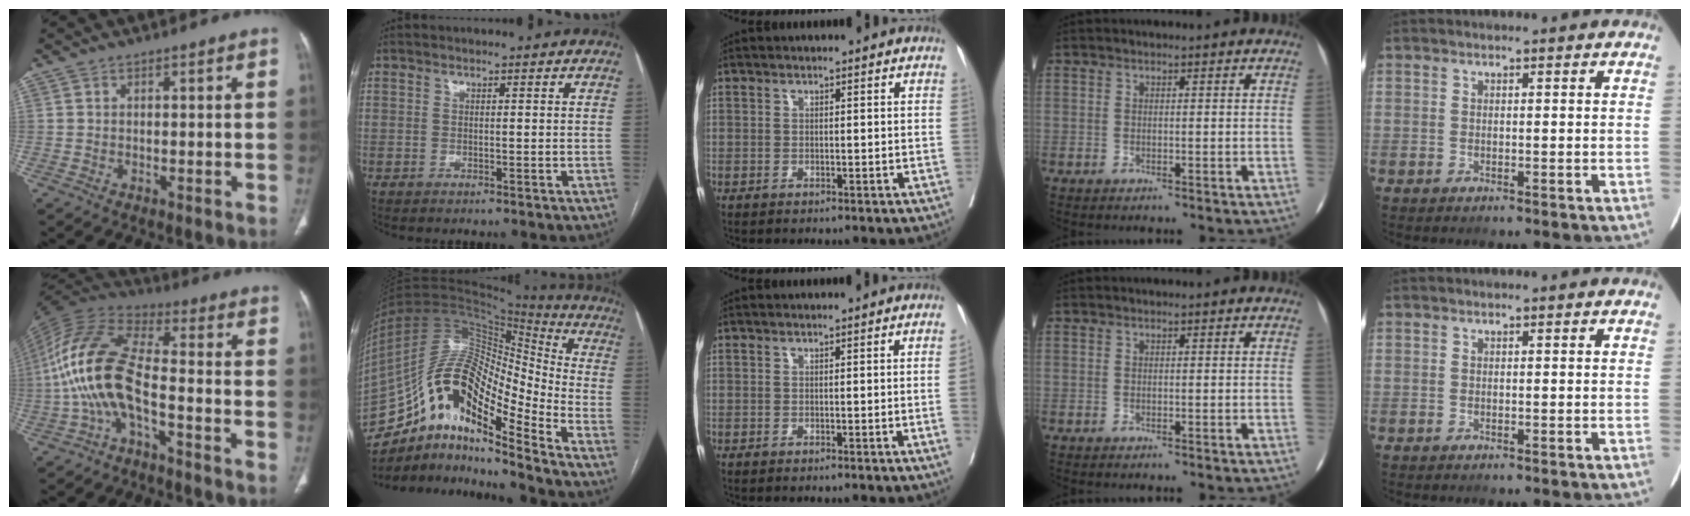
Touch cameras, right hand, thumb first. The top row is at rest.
{"thumb": {"total": 15.1, "force": [-4.2, 6.5, 12.9], "torque": [-0.272, 0.061, -0.089]}, "index": {"total": 21.2, "force": [-12.9, 5.9, 15.8], "torque": [-0.300, 0.036, -0.220]}, "middle": {"total": 1.6, "force": [-0.2, -0.4, 1.6], "torque": [-0.018, 0.001, 0.000]}}